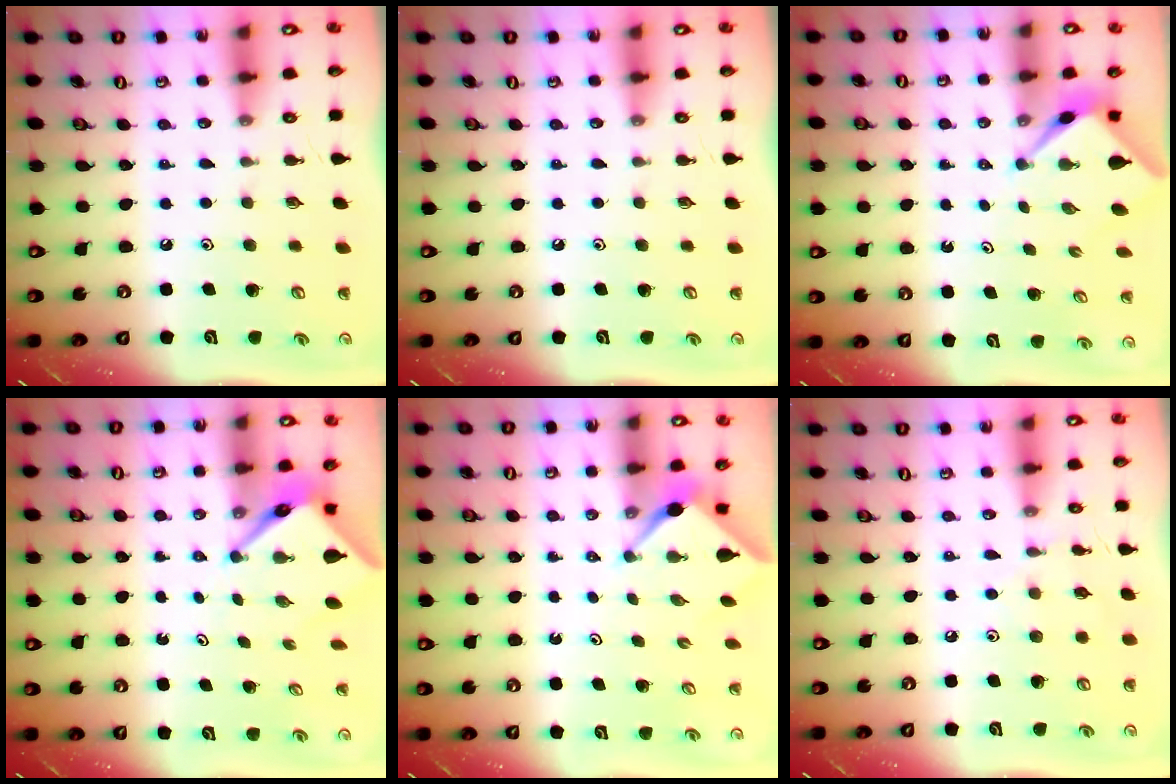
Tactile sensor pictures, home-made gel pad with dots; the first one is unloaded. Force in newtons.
{"total": 0.0}
{"total": 2.5, "press": 2.4, "slide": 0.3}
{"total": 5.0, "press": 5.0, "slide": 0.2}
{"total": 2.5, "press": 2.5, "slide": 0.3}
{"total": 4.4, "press": 4.4, "slide": 0.6}